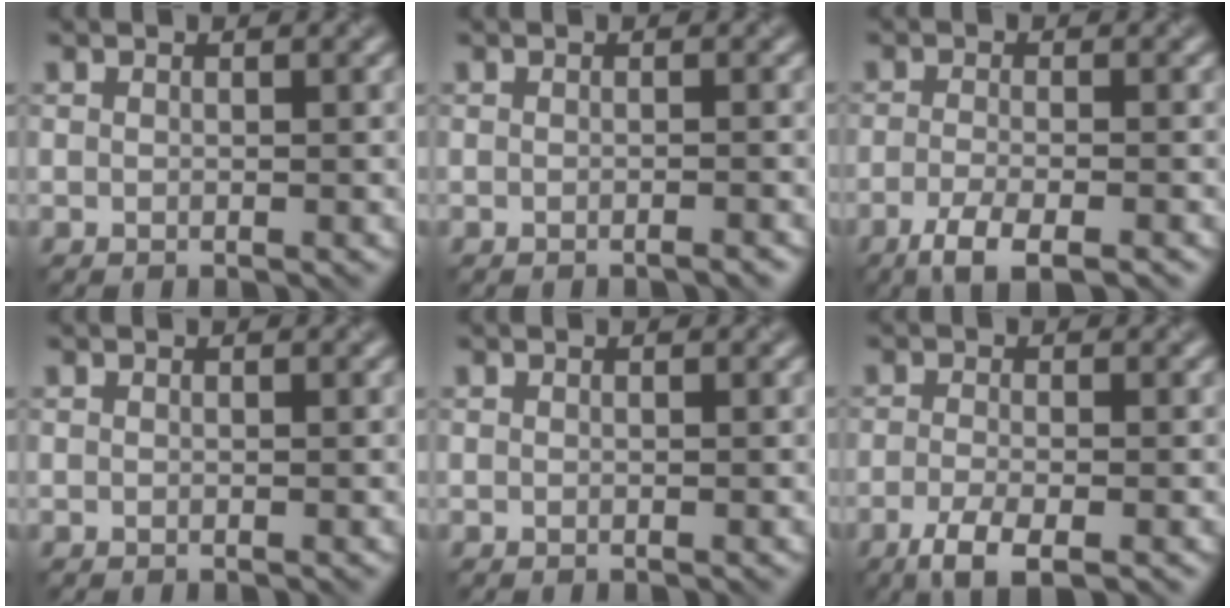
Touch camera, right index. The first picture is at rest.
{"total": 0.8, "force": [-0.6, 0.1, 0.5], "torque": [-0.003, 0.002, -0.011]}
{"total": 3.8, "force": [-2.3, 0.9, 2.8], "torque": [-0.054, -0.009, -0.050]}
{"total": 0.0}
{"total": 0.0}
{"total": 3.4, "force": [-1.9, 0.9, 2.7], "torque": [-0.057, -0.008, -0.042]}